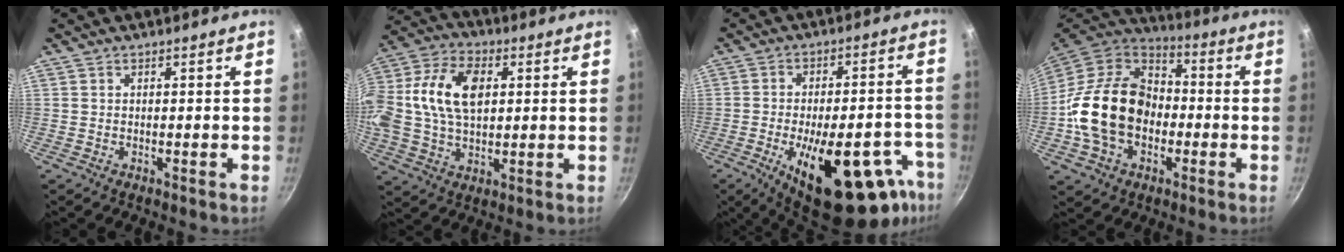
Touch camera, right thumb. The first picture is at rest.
{"total": 17.4, "force": [2.8, 11.1, 13.1], "torque": [-0.249, 0.023, 0.038]}
{"total": 25.3, "force": [-11.9, 10.6, 19.7], "torque": [-0.219, 0.033, -0.158]}
{"total": 21.0, "force": [-3.2, 15.4, 13.9], "torque": [-0.226, 0.042, -0.067]}